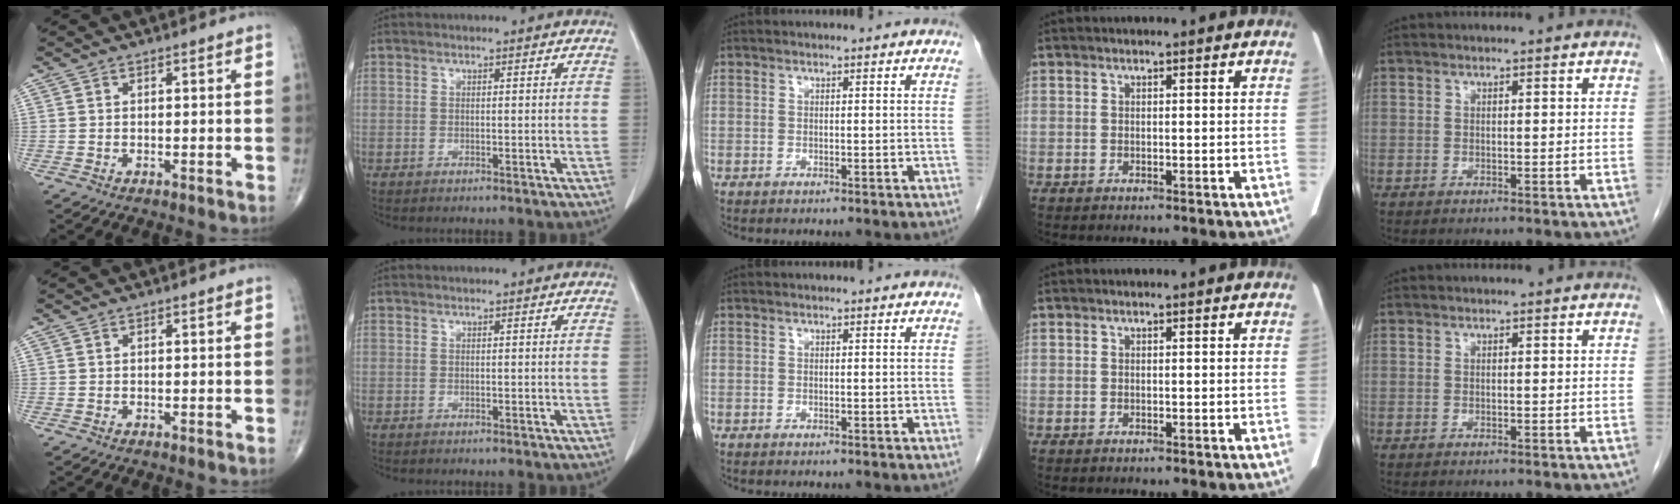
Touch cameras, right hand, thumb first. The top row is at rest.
{}